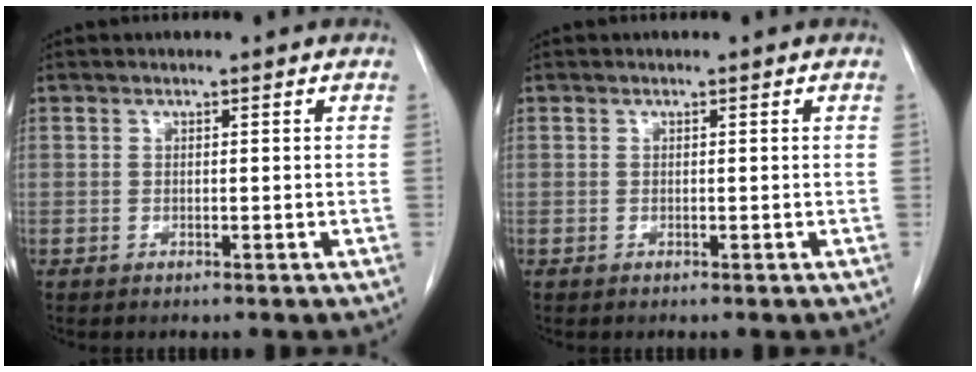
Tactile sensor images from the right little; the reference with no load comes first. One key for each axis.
{"total": 0.0}